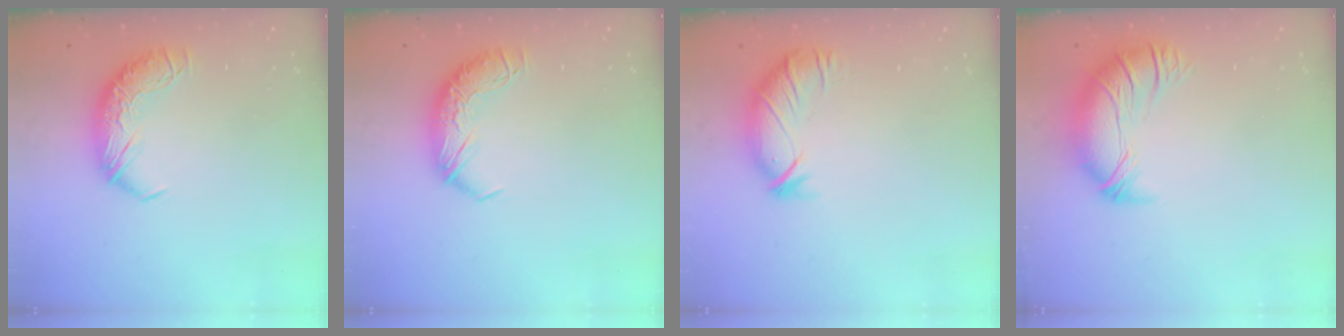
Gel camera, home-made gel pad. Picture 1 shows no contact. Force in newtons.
{"total": 0.0}
{"total": 3.0, "press": 2.5, "slide": 1.7}
{"total": 2.7, "press": 0.9, "slide": 2.6}